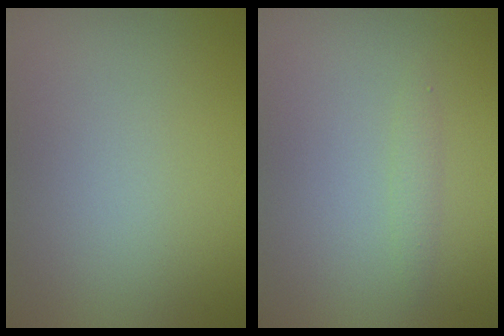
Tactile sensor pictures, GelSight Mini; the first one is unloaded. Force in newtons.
{"total": 0.9, "press": 0.9, "slide": 0.0}